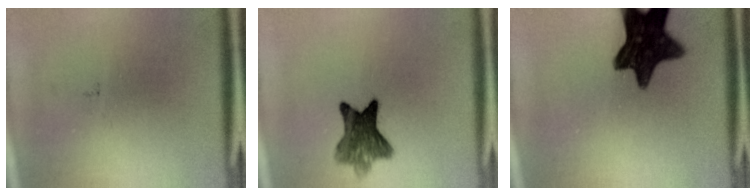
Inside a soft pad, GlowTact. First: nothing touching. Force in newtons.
{"total": 7.6}
{"total": 13.0}